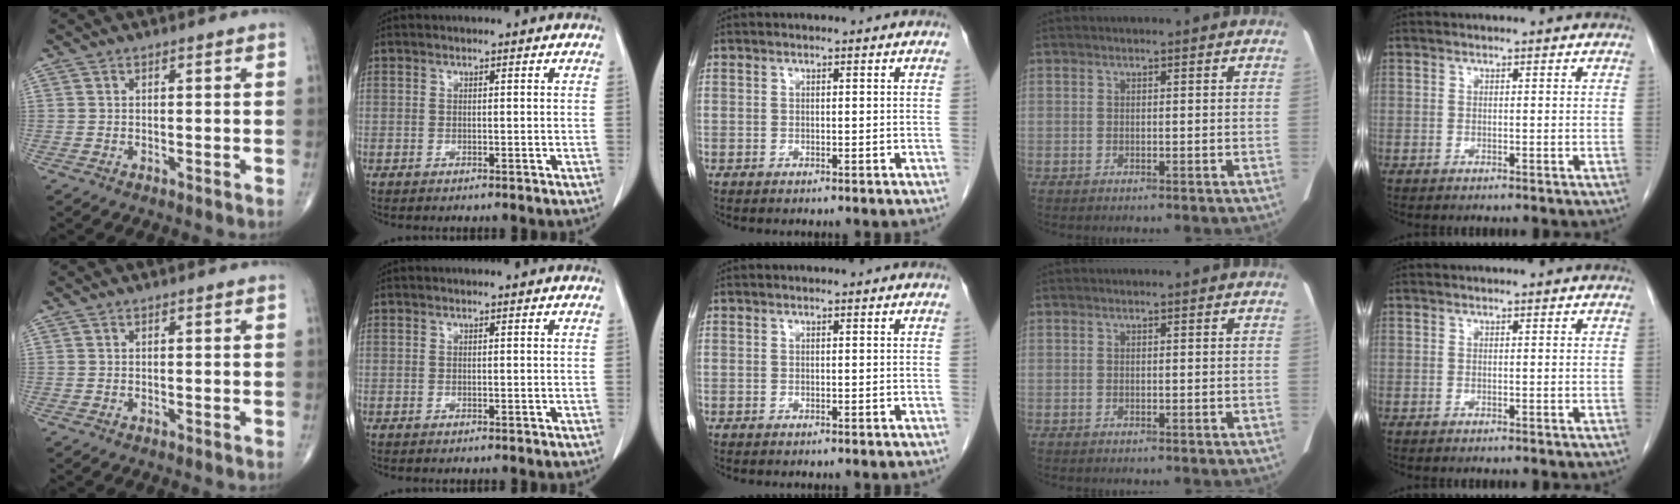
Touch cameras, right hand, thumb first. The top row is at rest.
{}